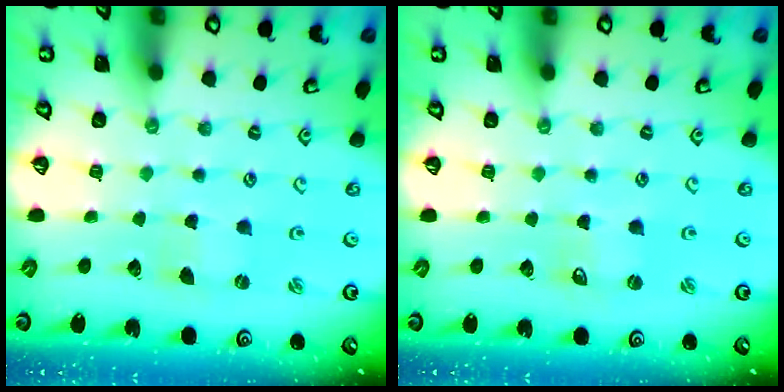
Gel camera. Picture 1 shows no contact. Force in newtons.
{"total": 0.0}